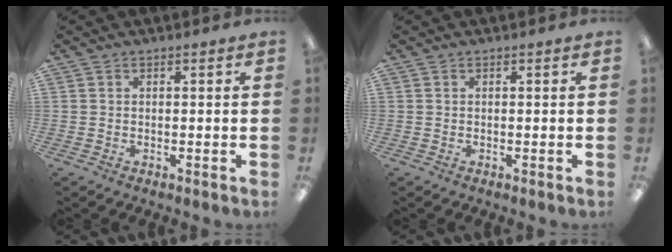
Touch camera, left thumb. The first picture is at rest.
{"total": 0.0}